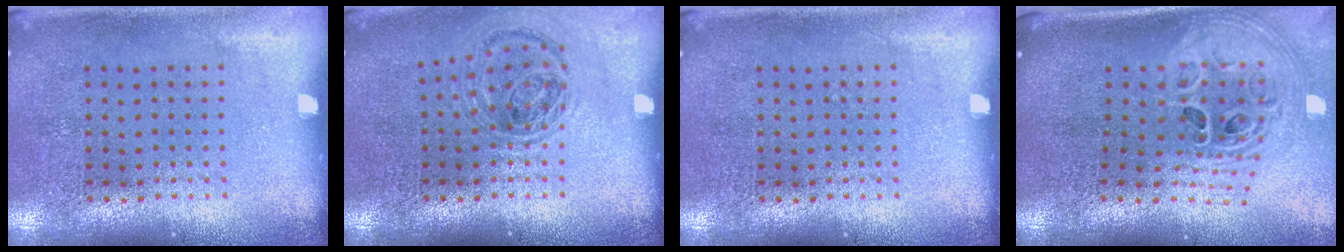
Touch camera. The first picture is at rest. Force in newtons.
{"total": 1.0, "press": 0.9, "slide": 0.2}
{"total": 0.0}
{"total": 2.8, "press": 2.0, "slide": 1.9}